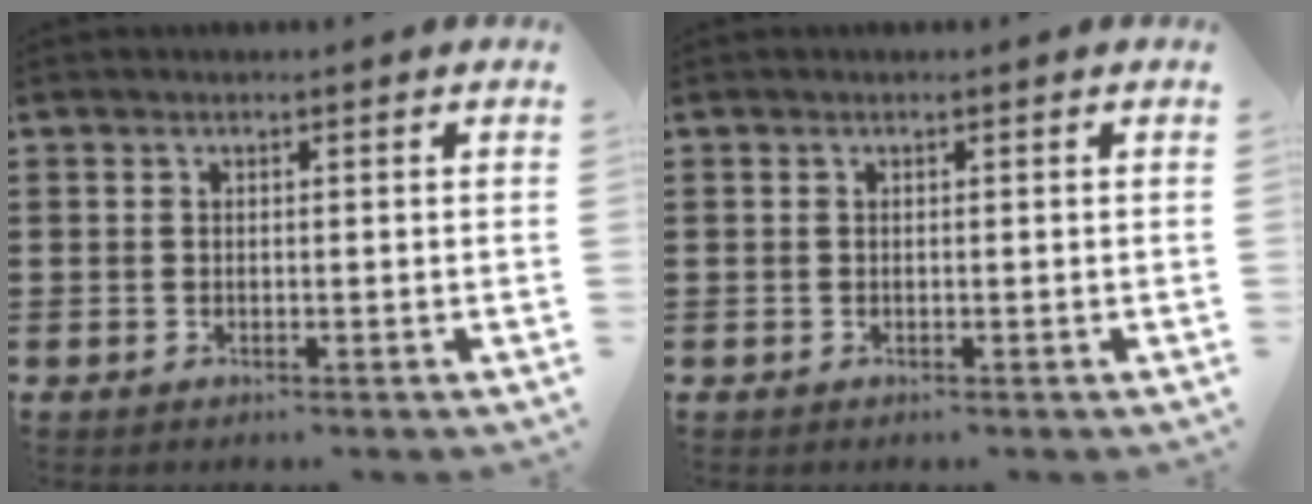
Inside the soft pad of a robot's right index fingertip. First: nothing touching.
{"total": 0.0}